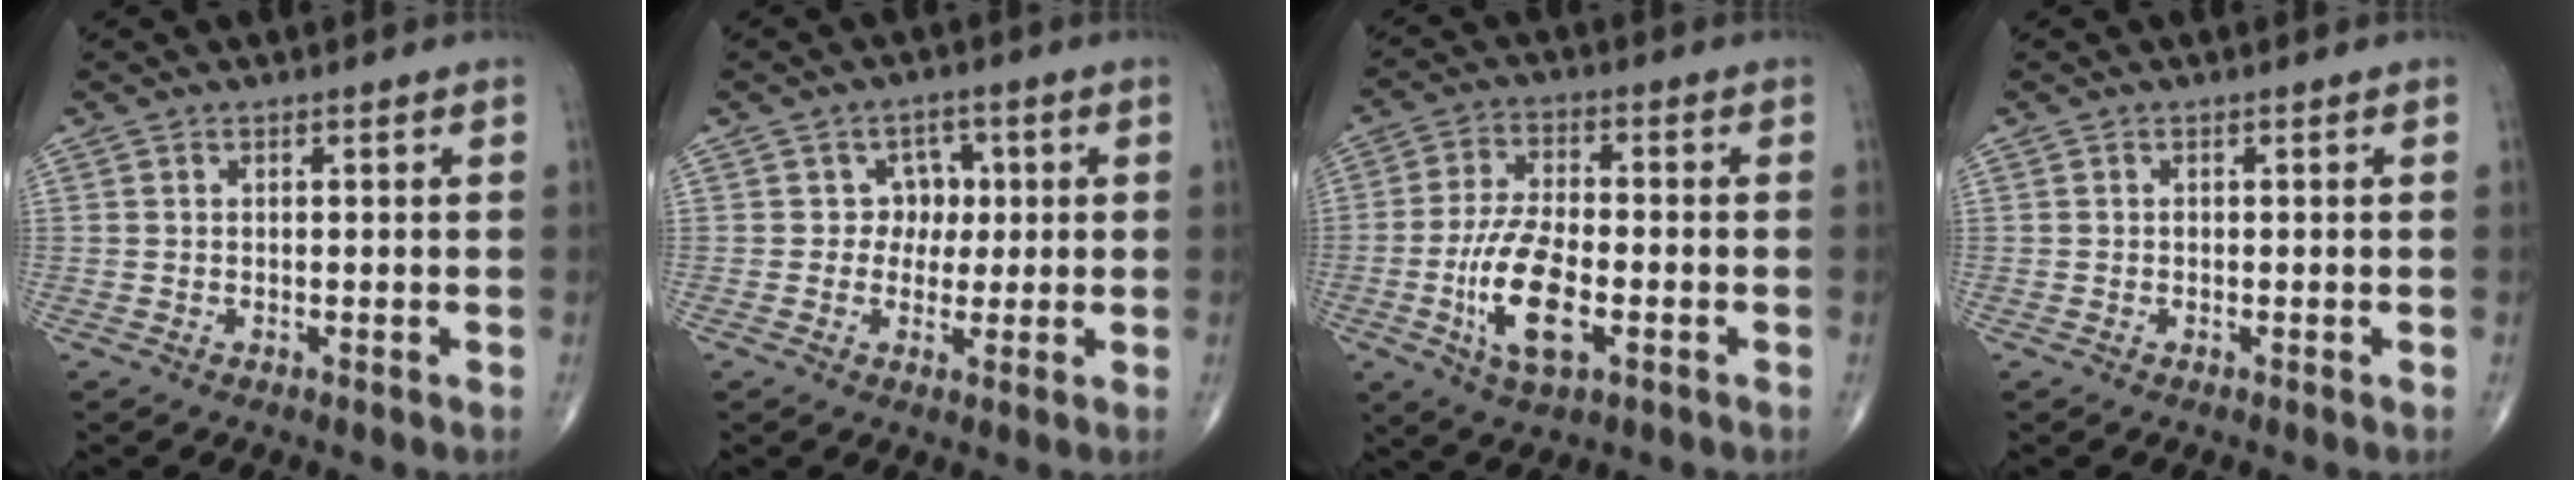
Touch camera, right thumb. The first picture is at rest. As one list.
[{"total": 4.6, "force": [0.5, 4.1, 1.9], "torque": [0.011, 0.009, -0.001]}, {"total": 12.1, "force": [-3.5, 5.1, 10.3], "torque": [-0.199, 0.009, -0.064]}, {"total": 0.0}]